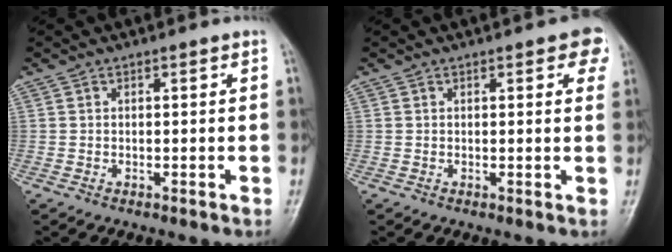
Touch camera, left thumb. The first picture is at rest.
{"total": 4.8, "force": [2.3, 1.8, 3.9], "torque": [-0.023, -0.002, 0.017]}